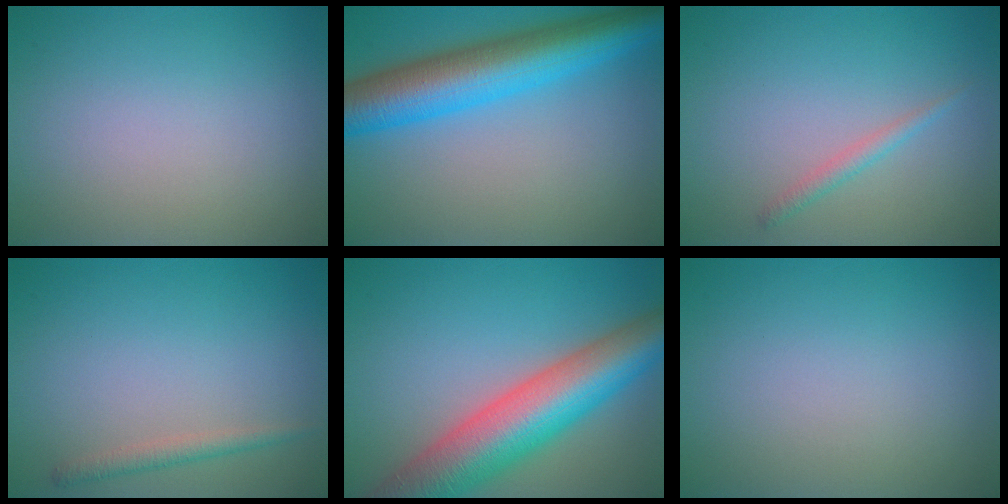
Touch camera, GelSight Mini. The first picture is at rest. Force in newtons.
{"total": 9.3, "press": 9.3, "slide": 0.2}
{"total": 1.2, "press": 1.2, "slide": 0.0}
{"total": 1.5, "press": 1.5, "slide": 0.1}
{"total": 11.3, "press": 11.3, "slide": 0.6}
{"total": 0.0}